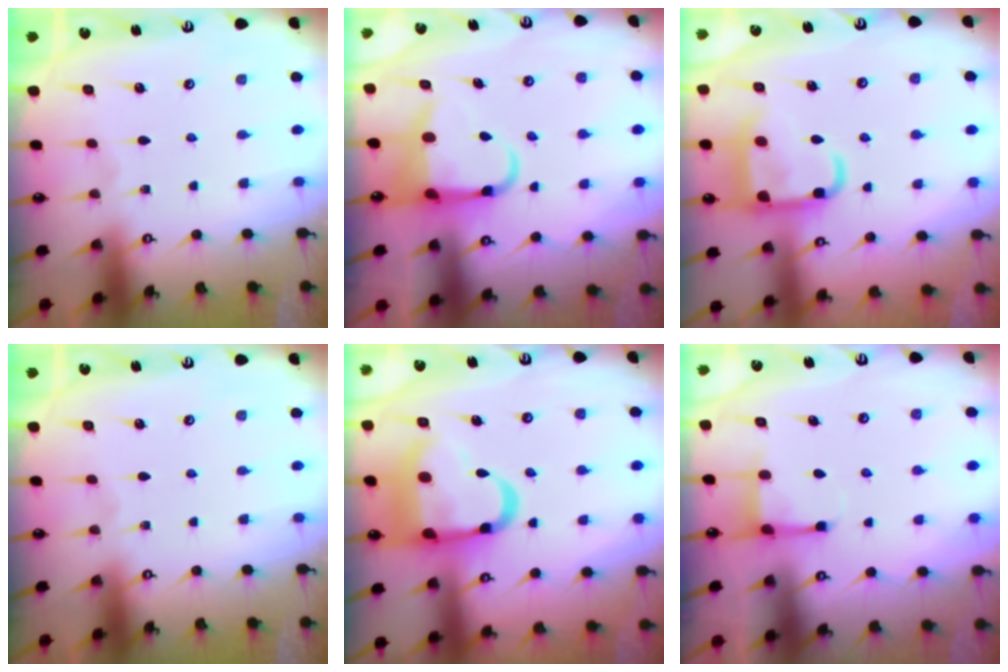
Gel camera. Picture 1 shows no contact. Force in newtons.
{"total": 6.4, "press": 6.3, "slide": 1.2}
{"total": 13.2, "press": 13.2, "slide": 1.6}
{"total": 0.0}
{"total": 17.2, "press": 17.1, "slide": 1.9}
{"total": 2.2, "press": 2.2, "slide": 0.5}